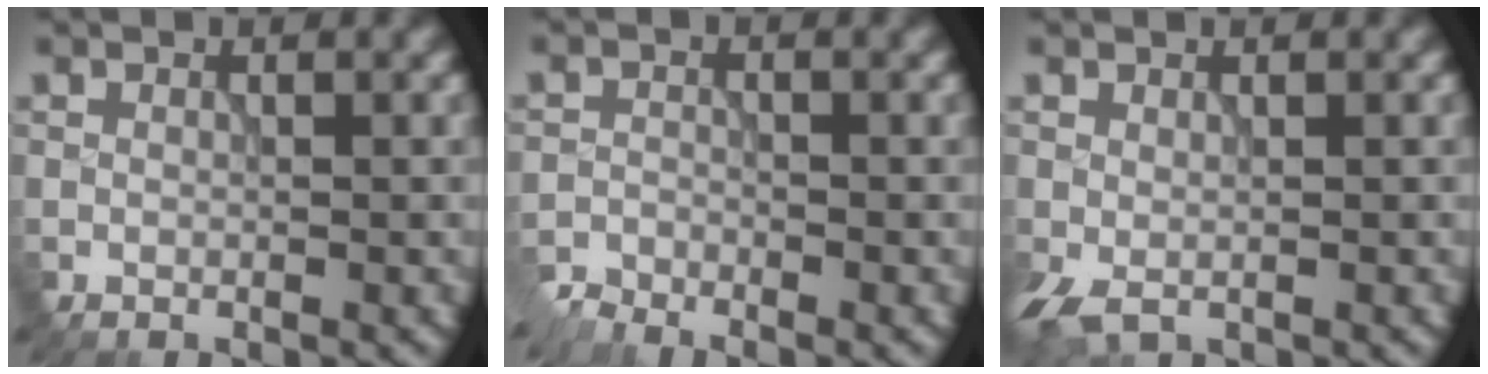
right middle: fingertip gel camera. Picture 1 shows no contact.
{"total": 2.6, "force": [-2.5, 0.4, 0.3], "torque": [-0.012, -0.009, -0.058]}
{"total": 2.0, "force": [-0.7, 1.0, 1.6], "torque": [-0.046, -0.008, -0.013]}